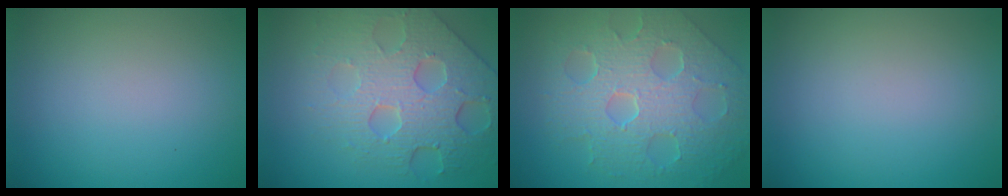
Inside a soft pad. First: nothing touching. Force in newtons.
{"total": 7.1, "press": 5.5, "slide": 4.5}
{"total": 8.8, "press": 6.1, "slide": 6.4}
{"total": 0.0}